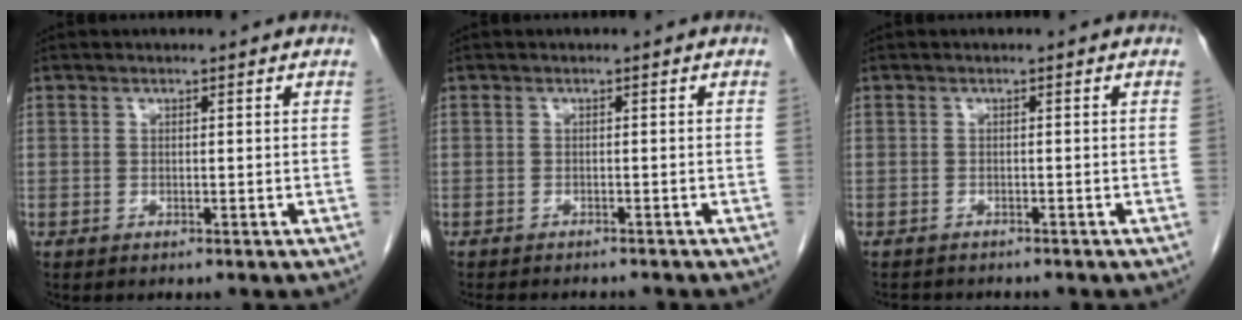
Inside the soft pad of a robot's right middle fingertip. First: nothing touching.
{"total": 6.6, "force": [-6.0, 1.5, 2.3], "torque": [-0.026, -0.003, -0.080]}
{"total": 3.5, "force": [-3.2, 1.0, 0.9], "torque": [-0.011, -0.005, -0.043]}